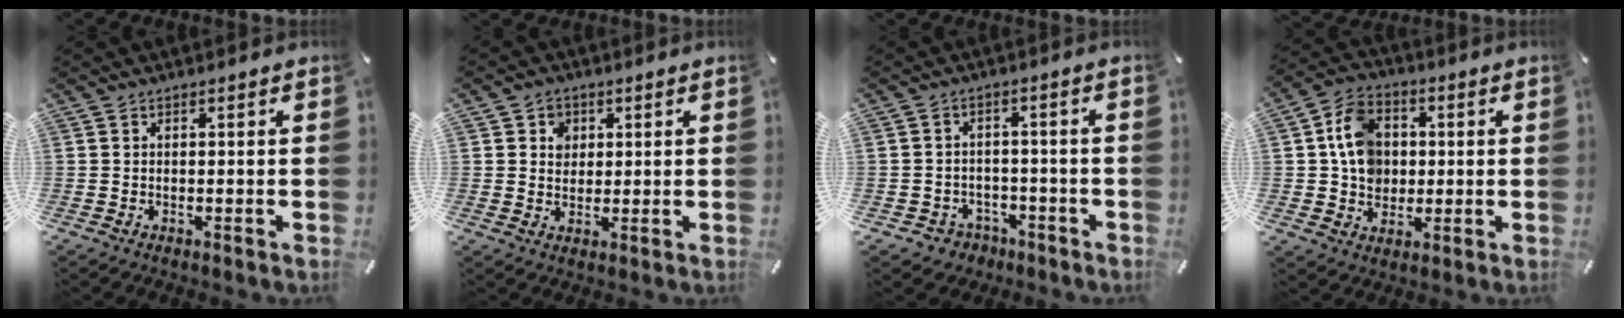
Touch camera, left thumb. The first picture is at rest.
{"total": 4.1, "force": [1.0, 3.9, 1.1], "torque": [-0.007, 0.000, 0.013]}
{"total": 3.9, "force": [-1.6, 3.5, 0.5], "torque": [-0.011, 0.007, -0.030]}
{"total": 10.2, "force": [0.8, 8.9, 4.8], "torque": [-0.095, 0.015, 0.018]}